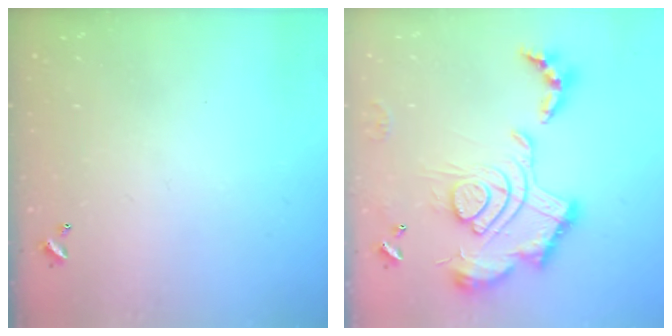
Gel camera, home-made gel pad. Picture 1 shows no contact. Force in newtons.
{"total": 2.5, "press": 1.9, "slide": 1.7}